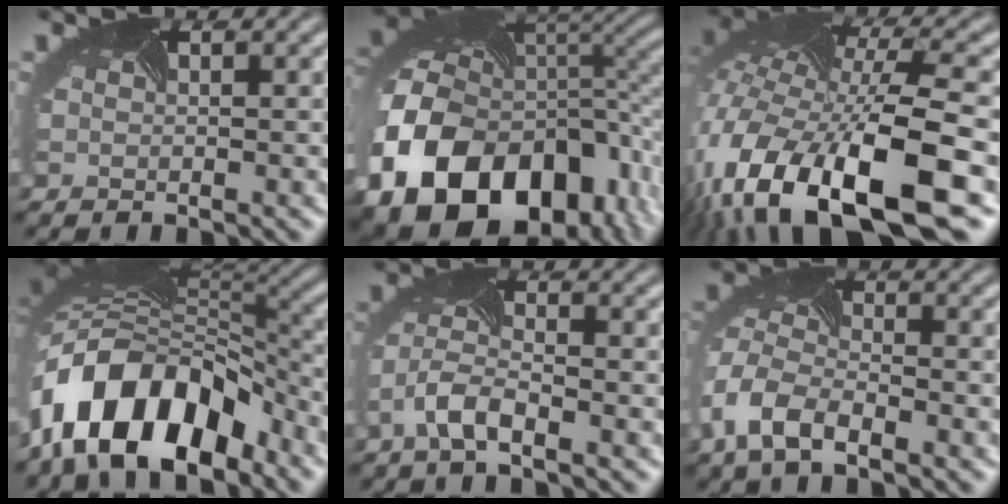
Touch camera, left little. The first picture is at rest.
{"total": 18.3, "force": [-6.5, 13.1, 11.0], "torque": [-0.262, -0.059, -0.078]}
{"total": 15.6, "force": [-6.6, 6.5, 12.5], "torque": [-0.267, -0.016, -0.111]}
{"total": 11.6, "force": [-6.5, 6.1, 7.4], "torque": [-0.136, 0.017, -0.124]}
{"total": 2.8, "force": [-2.0, 0.8, 1.9], "torque": [-0.051, 0.007, -0.050]}
{"total": 5.7, "force": [-3.3, 3.1, 3.5], "torque": [-0.090, -0.001, -0.072]}